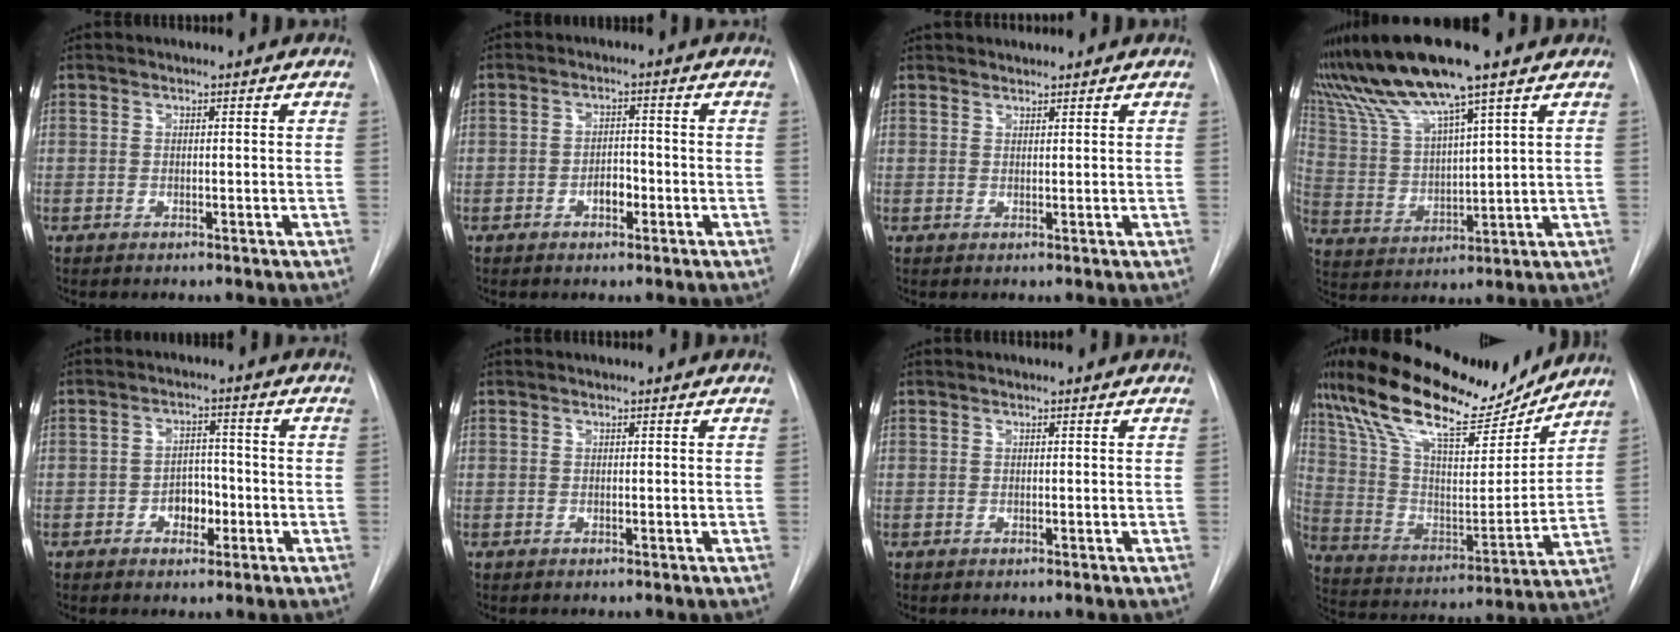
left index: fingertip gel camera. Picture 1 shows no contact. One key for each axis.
{"total": 2.7, "fx": -1.3, "fy": 1.5, "fz": 1.9, "tx": -0.026, "ty": 0.007, "tz": -0.019}
{"total": 2.4, "fx": 2.3, "fy": 0.5, "fz": 0.3, "tx": -0.003, "ty": 0.022, "tz": 0.041}
{"total": 12.9, "fx": 9.6, "fy": 0.3, "fz": 8.5, "tx": -0.178, "ty": 0.013, "tz": 0.188}
{"total": 4.1, "fx": -1.5, "fy": 2.7, "fz": 2.6, "tx": -0.034, "ty": 0.008, "tz": -0.024}
{"total": 0.0}
{"total": 0.0}
{"total": 22.6, "fx": 17.6, "fy": 6.3, "fz": 12.6, "tx": -0.232, "ty": 0.018, "tz": 0.302}